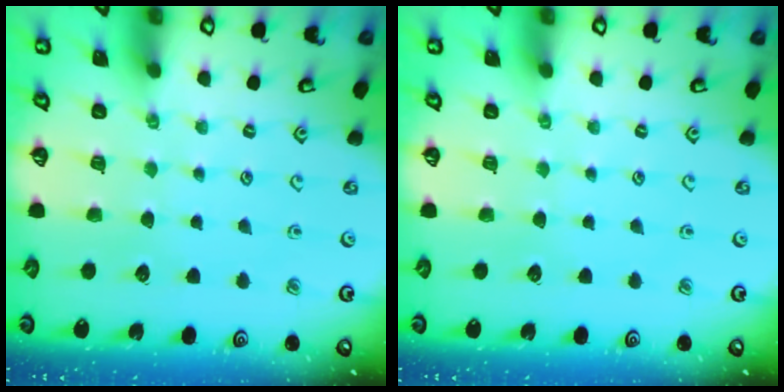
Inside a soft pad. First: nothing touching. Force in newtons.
{"total": 0.0}